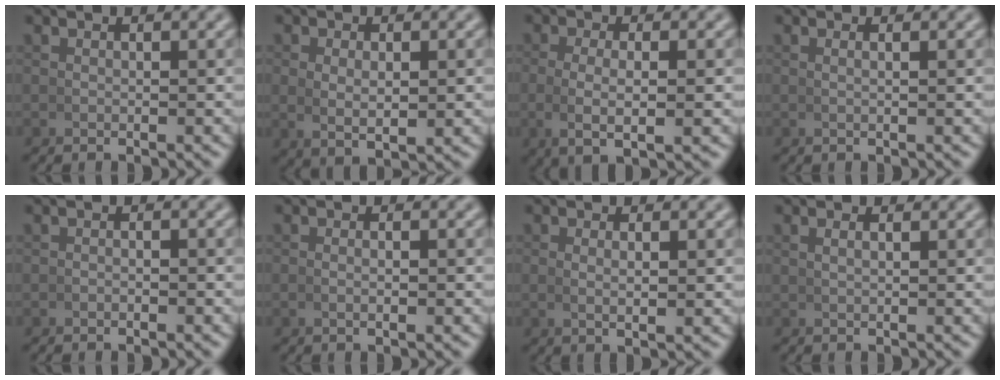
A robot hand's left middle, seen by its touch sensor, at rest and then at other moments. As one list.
[{"total": 2.8, "force": [0.4, 1.3, 2.4], "torque": [-0.051, -0.016, 0.021]}, {"total": 4.0, "force": [-0.1, 1.2, 3.8], "torque": [-0.080, -0.007, 0.006]}, {"total": 0.7, "force": [0.2, -0.2, 0.6], "torque": [-0.012, 0.000, 0.004]}, {"total": 0.6, "force": [-0.6, 0.1, 0.2], "torque": [-0.001, 0.004, -0.014]}, {"total": 1.1, "force": [-0.4, 0.2, 1.0], "torque": [-0.020, 0.000, -0.005]}, {"total": 1.6, "force": [0.3, 0.2, 1.5], "torque": [-0.030, -0.006, 0.011]}, {"total": 0.7, "force": [0.3, -0.2, 0.5], "torque": [-0.008, 0.002, 0.008]}]